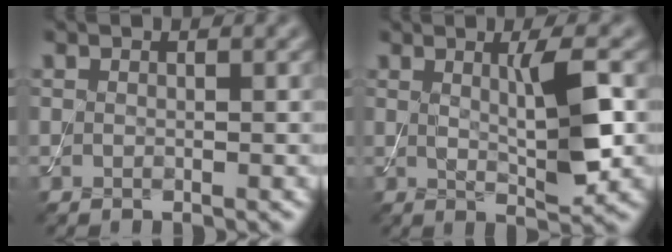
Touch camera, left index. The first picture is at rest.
{"total": 4.3, "force": [0.7, 0.7, 4.2], "torque": [-0.071, -0.008, 0.016]}